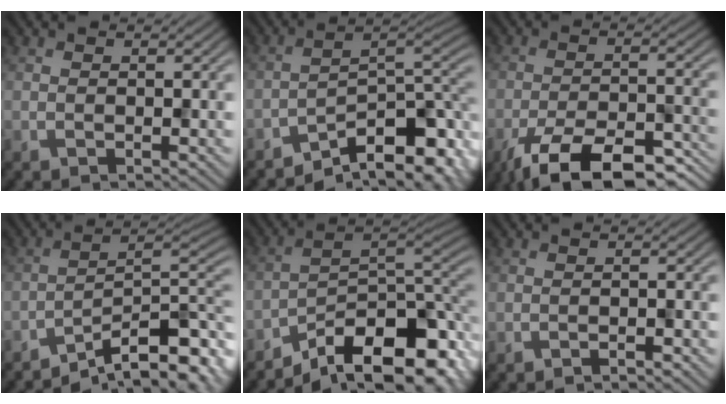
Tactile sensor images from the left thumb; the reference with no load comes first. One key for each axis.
{"total": 11.0, "fx": -6.9, "fy": 4.1, "fz": 7.6, "tx": -0.105, "ty": -0.012, "tz": -0.115}
{"total": 12.4, "fx": -8.9, "fy": 3.9, "fz": 7.8, "tx": -0.132, "ty": -0.012, "tz": -0.146}
{"total": 12.6, "fx": -8.6, "fy": 3.1, "fz": 8.7, "tx": -0.129, "ty": -0.003, "tz": -0.137}
{"total": 13.7, "fx": -8.8, "fy": 5.0, "fz": 9.3, "tx": -0.149, "ty": -0.012, "tz": -0.144}
{"total": 1.1, "fx": -1.0, "fy": 0.1, "fz": 0.5, "tx": -0.003, "ty": 0.002, "tz": -0.018}